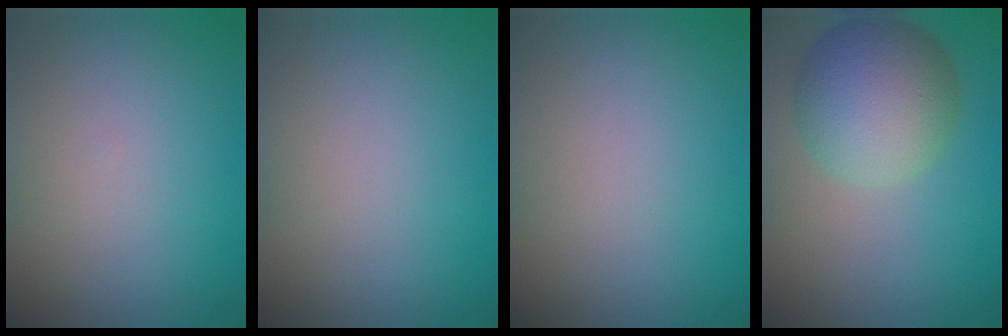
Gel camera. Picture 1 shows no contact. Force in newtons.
{"total": 0.0}
{"total": 0.0}
{"total": 7.6, "press": 7.6, "slide": 0.3}